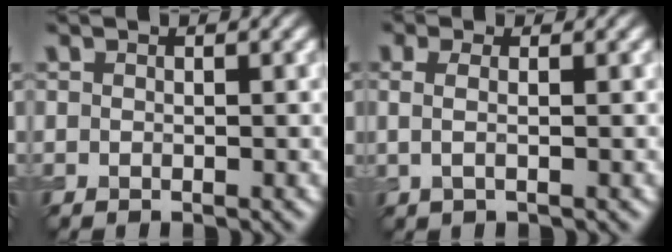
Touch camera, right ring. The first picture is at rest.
{"total": 1.9, "force": [0.3, 0.7, 1.7], "torque": [-0.040, 0.003, -0.002]}